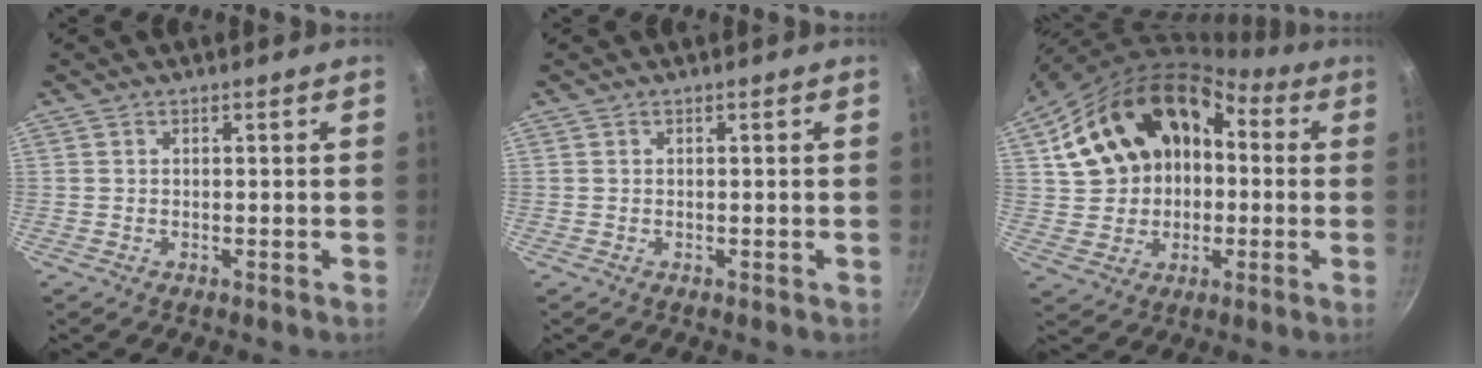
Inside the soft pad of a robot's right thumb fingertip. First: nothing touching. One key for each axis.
{"total": 0.0}
{"total": 20.8, "fx": 2.5, "fy": 16.2, "fz": 12.9, "tx": -0.211, "ty": 0.061, "tz": 0.052}